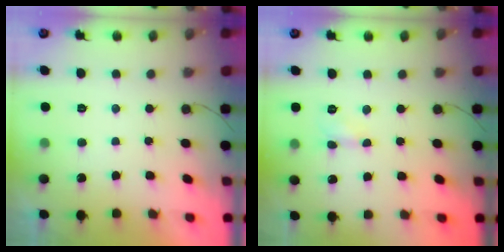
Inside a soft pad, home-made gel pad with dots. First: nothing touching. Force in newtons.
{"total": 3.6, "press": 3.6, "slide": 0.5}